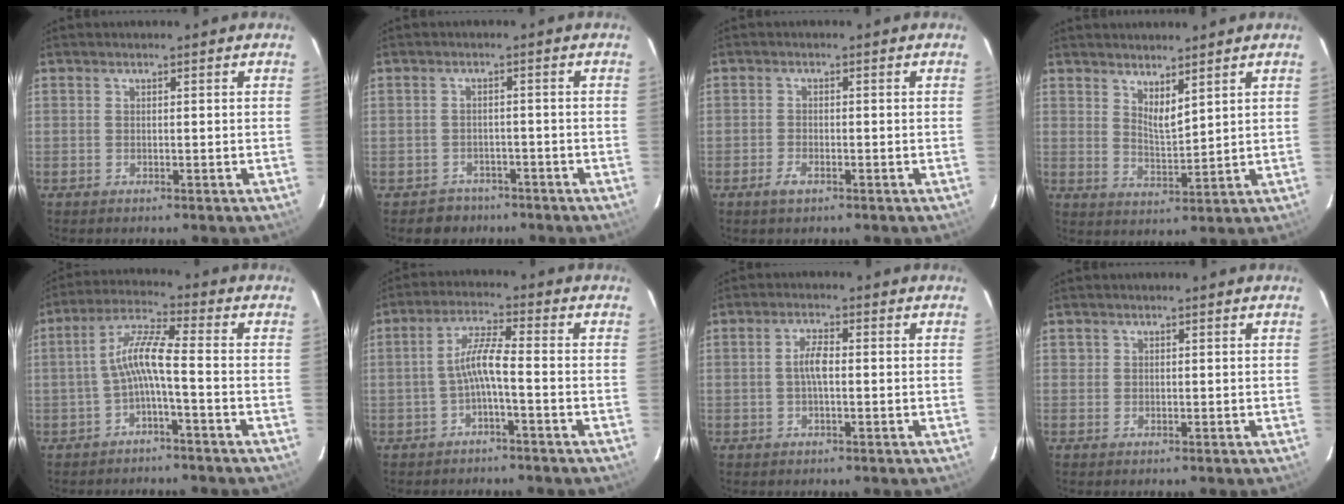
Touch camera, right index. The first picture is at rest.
{"total": 4.4, "force": [-3.0, 3.1, -0.4], "torque": [-0.002, 0.022, -0.043]}
{"total": 2.4, "force": [-1.5, 1.0, 1.5], "torque": [-0.034, -0.001, -0.031]}
{"total": 4.6, "force": [3.6, 1.1, 2.6], "torque": [-0.043, -0.009, 0.062]}
{"total": 6.6, "force": [-2.2, 0.2, 6.2], "torque": [-0.145, 0.017, -0.042]}
{"total": 5.0, "force": [-2.0, 0.1, 4.6], "torque": [-0.102, 0.013, -0.036]}
{"total": 3.3, "force": [-0.2, 1.0, 3.1], "torque": [-0.063, 0.007, -0.004]}
{"total": 0.6, "force": [0.1, 0.6, 0.0], "torque": [0.001, 0.002, 0.000]}